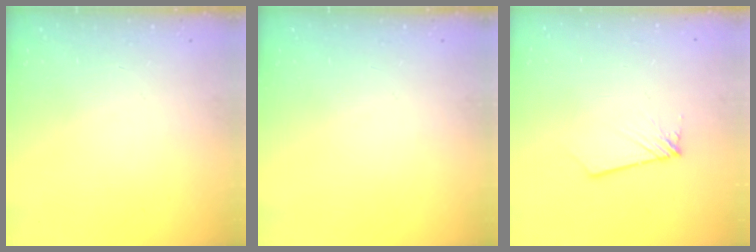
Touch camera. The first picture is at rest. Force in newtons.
{"total": 0.0}
{"total": 2.0, "press": 2.0, "slide": 0.2}